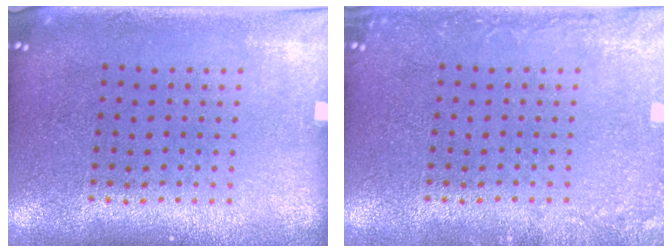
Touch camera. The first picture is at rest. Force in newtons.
{"total": 1.7, "press": 1.7, "slide": 0.3}